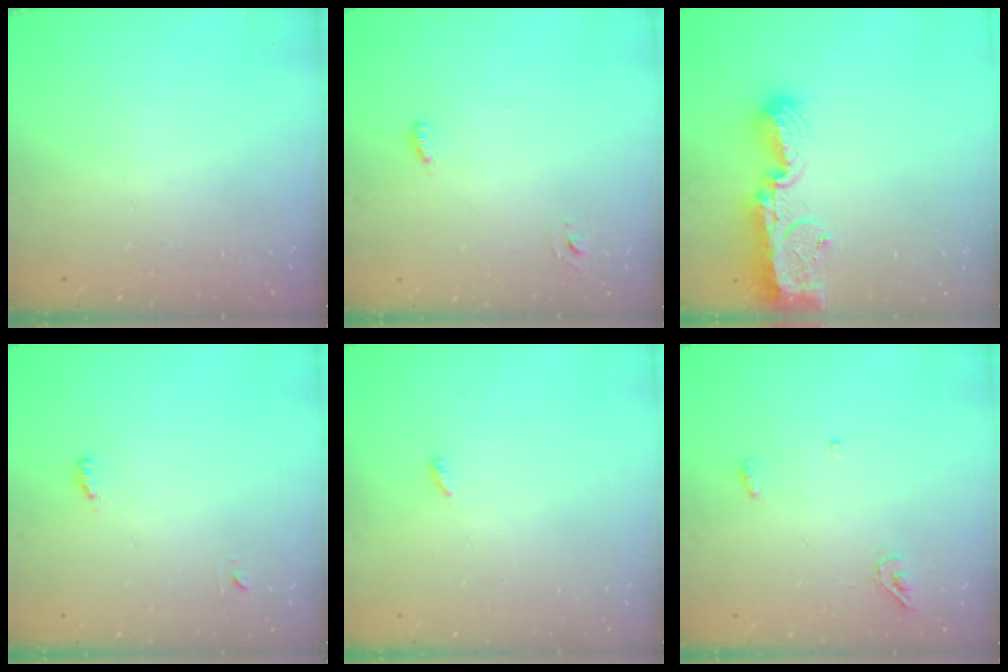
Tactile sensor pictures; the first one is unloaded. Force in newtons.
{"total": 2.6, "press": 2.5, "slide": 0.6}
{"total": 12.6, "press": 12.5, "slide": 1.0}
{"total": 3.7, "press": 3.3, "slide": 1.6}
{"total": 2.5, "press": 2.5, "slide": 0.2}
{"total": 3.2, "press": 3.0, "slide": 1.2}